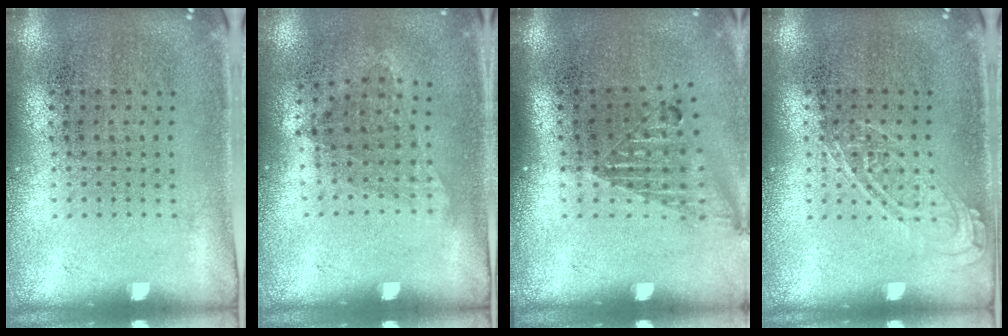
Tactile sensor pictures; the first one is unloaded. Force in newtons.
{"total": 0.9, "press": 0.7, "slide": 0.6}
{"total": 1.2, "press": 1.0, "slide": 0.6}
{"total": 1.8, "press": 1.8, "slide": 0.2}